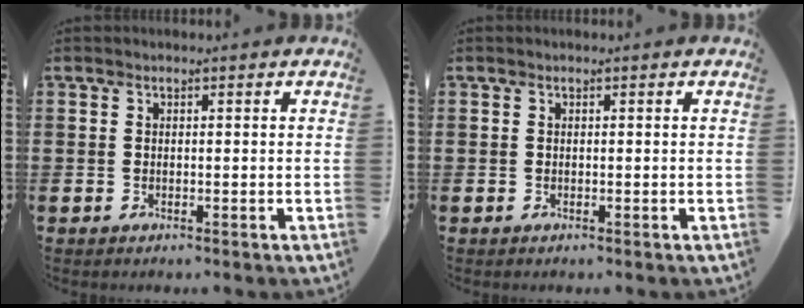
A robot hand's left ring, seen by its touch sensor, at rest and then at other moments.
{"total": 0.0}